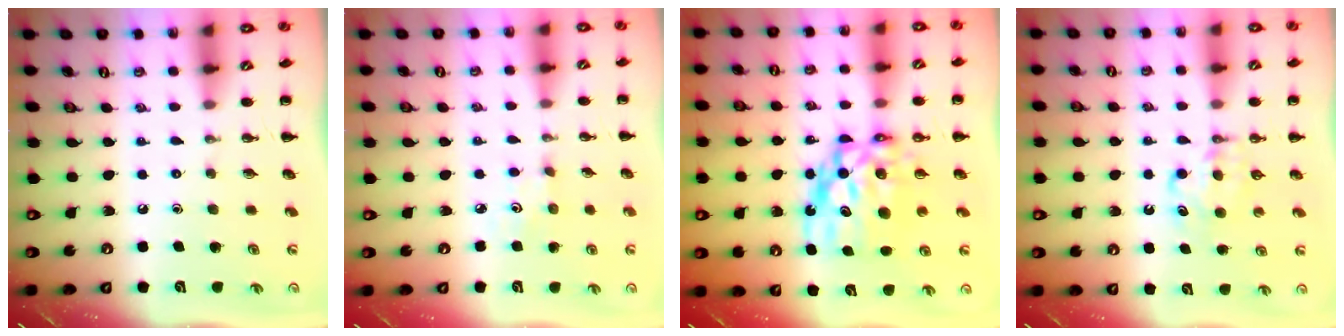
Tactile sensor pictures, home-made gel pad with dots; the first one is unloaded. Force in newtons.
{"total": 2.8, "press": 2.7, "slide": 0.7}
{"total": 11.8, "press": 11.4, "slide": 3.1}
{"total": 5.5, "press": 5.3, "slide": 1.4}